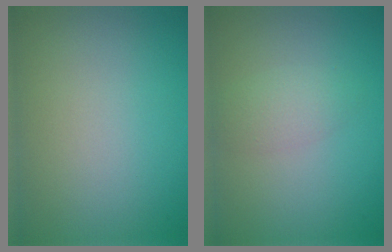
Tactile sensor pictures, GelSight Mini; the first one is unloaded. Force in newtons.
{"total": 1.9, "press": 1.9, "slide": 0.1}